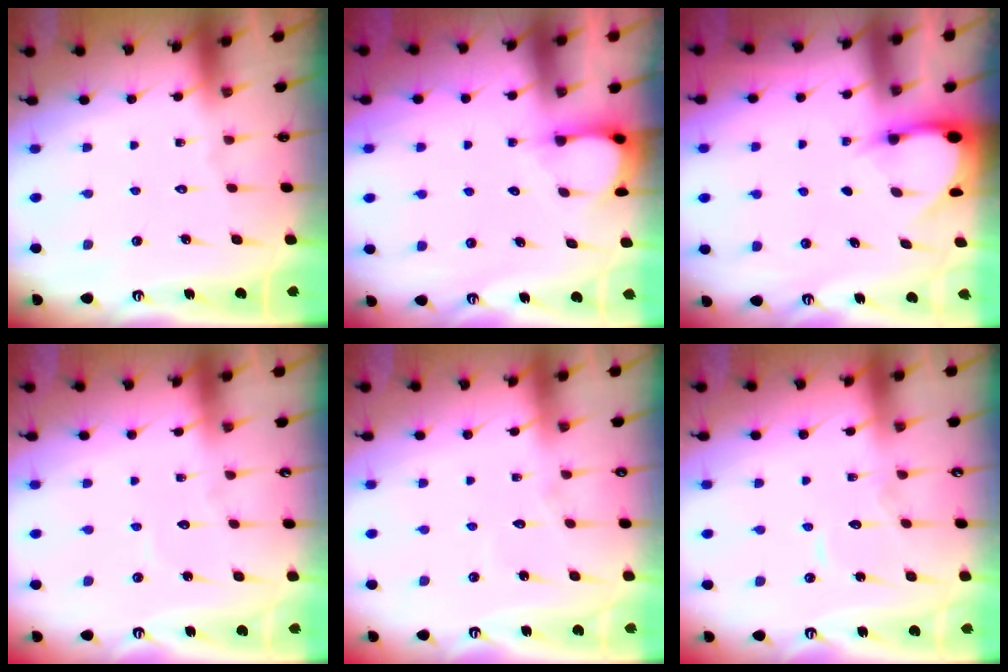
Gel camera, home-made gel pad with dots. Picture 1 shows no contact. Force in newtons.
{"total": 3.2, "press": 3.2, "slide": 0.3}
{"total": 3.1, "press": 3.1, "slide": 0.2}
{"total": 3.9, "press": 3.9, "slide": 0.3}
{"total": 5.8, "press": 5.8, "slide": 0.4}
{"total": 8.4, "press": 8.4, "slide": 0.5}